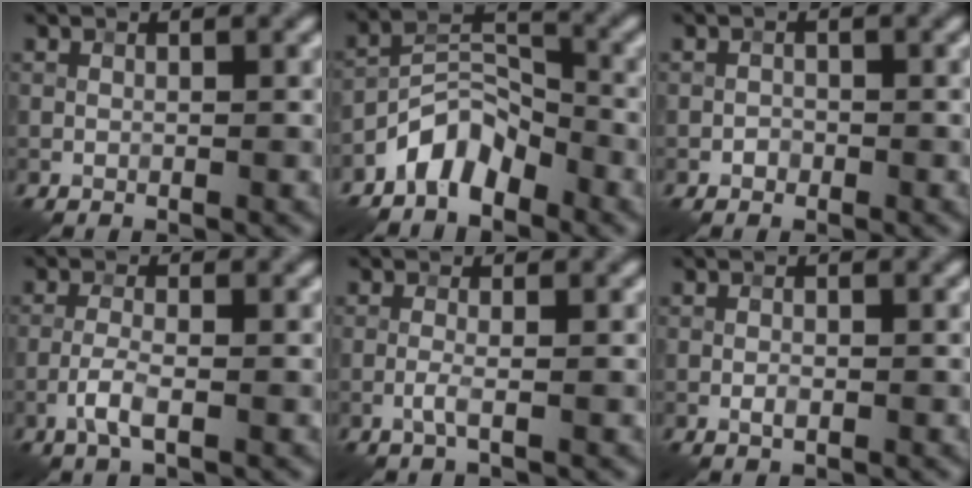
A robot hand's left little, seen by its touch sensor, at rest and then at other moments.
{"total": 4.8, "force": [-3.5, 2.3, 2.3], "torque": [-0.031, 0.015, -0.077]}
{"total": 0.8, "force": [-0.4, 0.6, 0.2], "torque": [0.002, -0.001, -0.008]}
{"total": 2.5, "force": [-1.1, 0.7, 2.1], "torque": [-0.048, 0.004, -0.028]}
{"total": 1.4, "force": [-0.5, 0.2, 1.3], "torque": [-0.026, 0.002, -0.014]}
{"total": 0.9, "force": [-0.3, 0.5, 0.7], "torque": [-0.013, 0.000, -0.007]}